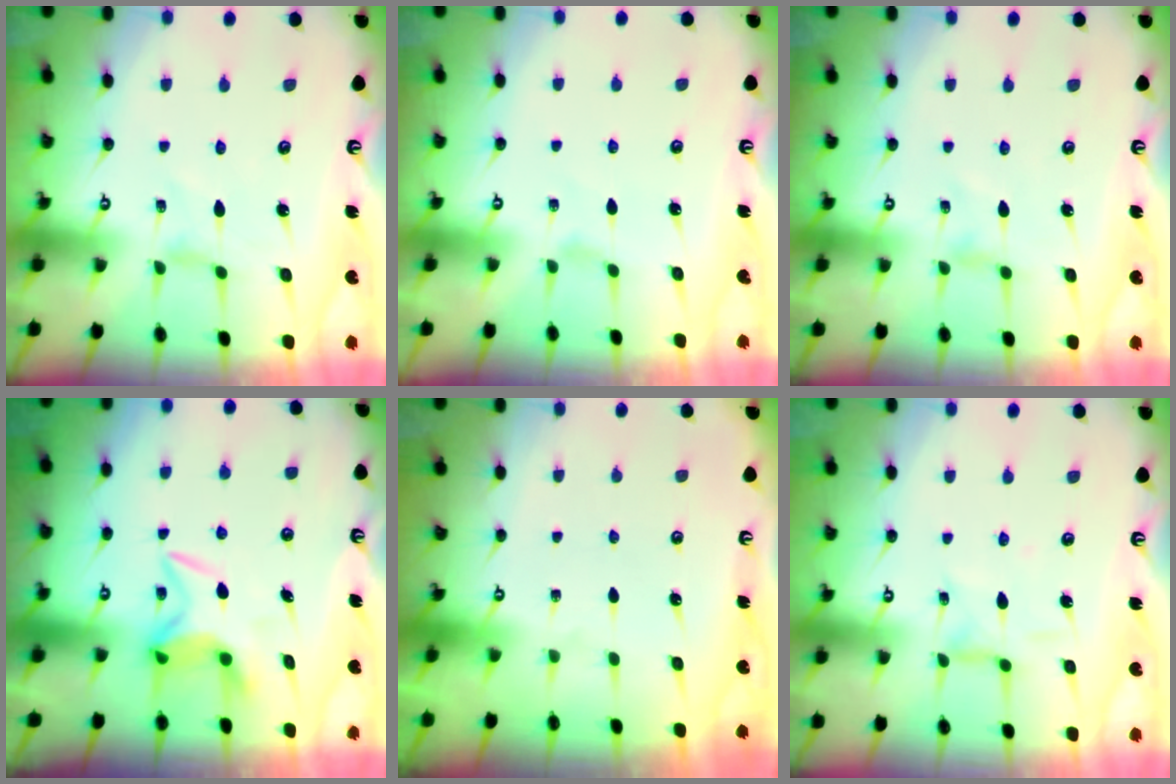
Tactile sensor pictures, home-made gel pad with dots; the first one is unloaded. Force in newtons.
{"total": 0.0}
{"total": 0.0}
{"total": 6.2, "press": 6.2, "slide": 0.3}
{"total": 0.0}
{"total": 3.2, "press": 3.1, "slide": 0.3}